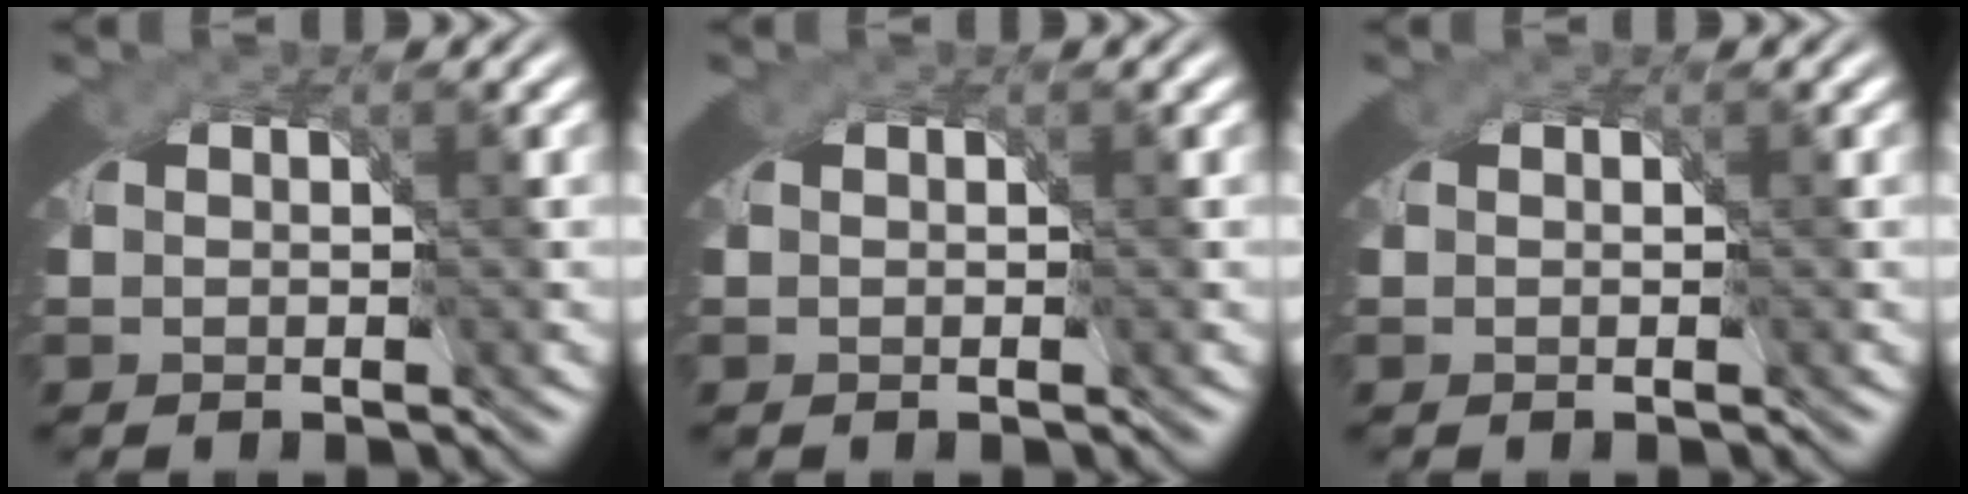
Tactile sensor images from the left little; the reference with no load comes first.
{"total": 0.0}
{"total": 0.0}